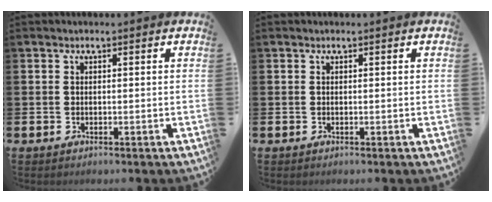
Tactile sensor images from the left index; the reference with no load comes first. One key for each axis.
{"total": 0.0}